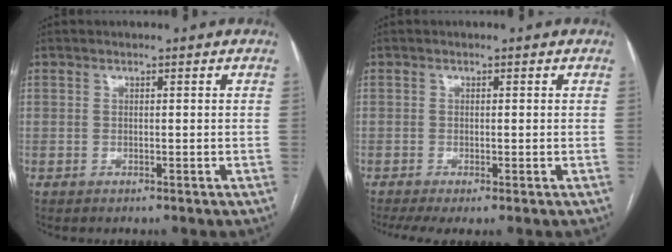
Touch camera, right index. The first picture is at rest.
{"total": 3.5, "force": [-2.1, 0.8, 2.7], "torque": [-0.048, -0.009, -0.039]}